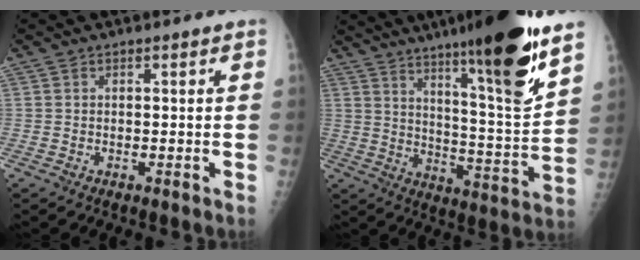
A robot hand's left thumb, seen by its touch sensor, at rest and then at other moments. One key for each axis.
{"total": 20.9, "fx": 13.2, "fy": 2.1, "fz": 16.1, "tx": -0.222, "ty": -0.073, "tz": 0.210}